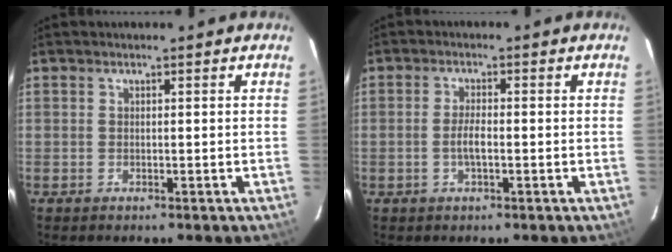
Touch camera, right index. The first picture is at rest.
{"total": 2.8, "force": [-0.8, 0.7, 2.6], "torque": [-0.051, -0.001, -0.014]}